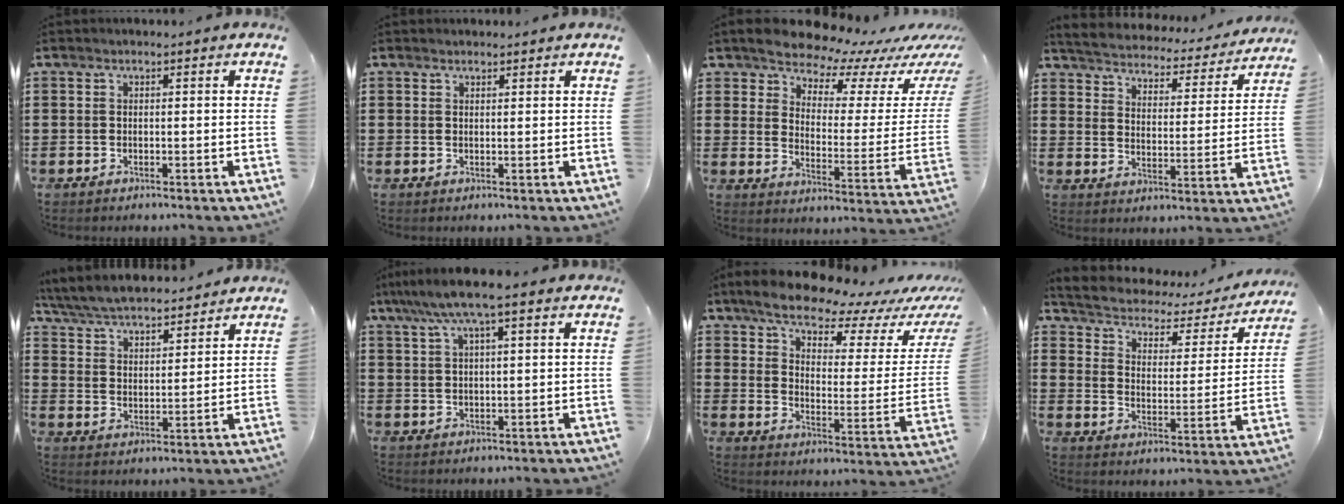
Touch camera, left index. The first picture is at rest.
{"total": 0.9, "force": [0.9, 0.3, 0.1], "torque": [-0.004, 0.001, 0.018]}
{"total": 7.5, "force": [7.3, 1.8, 0.7], "torque": [-0.043, -0.067, 0.124]}
{"total": 3.5, "force": [3.5, 0.1, 0.1], "torque": [-0.027, -0.032, 0.052]}
{"total": 5.8, "force": [5.6, 0.4, 1.3], "torque": [-0.050, -0.030, 0.099]}
{"total": 6.9, "force": [4.2, 0.8, 5.4], "torque": [-0.112, -0.001, 0.073]}
{"total": 8.5, "force": [7.8, 1.8, 2.9], "torque": [-0.082, -0.054, 0.132]}
{"total": 2.7, "force": [2.1, 1.4, 1.0], "torque": [-0.038, -0.019, 0.026]}